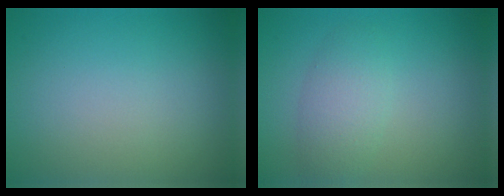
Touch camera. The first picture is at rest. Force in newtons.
{"total": 3.0, "press": 3.0, "slide": 0.1}